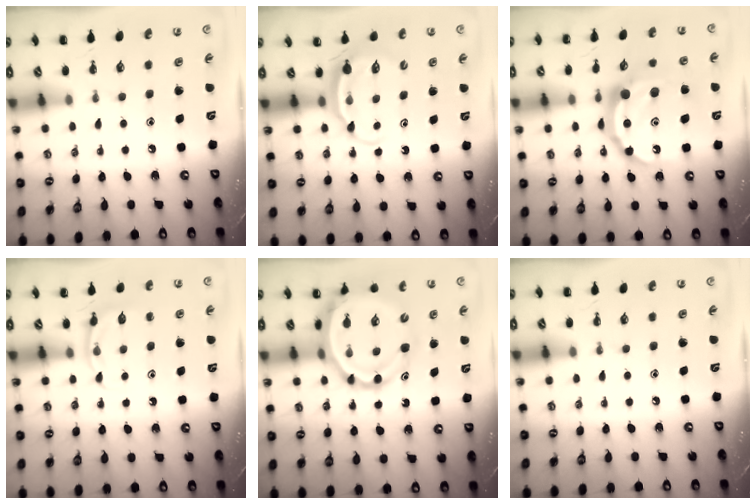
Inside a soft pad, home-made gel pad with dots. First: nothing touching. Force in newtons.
{"total": 6.5, "press": 6.4, "slide": 0.7}
{"total": 14.6, "press": 14.6, "slide": 1.0}
{"total": 3.7, "press": 3.4, "slide": 1.3}
{"total": 12.2, "press": 11.6, "slide": 3.7}
{"total": 0.0}